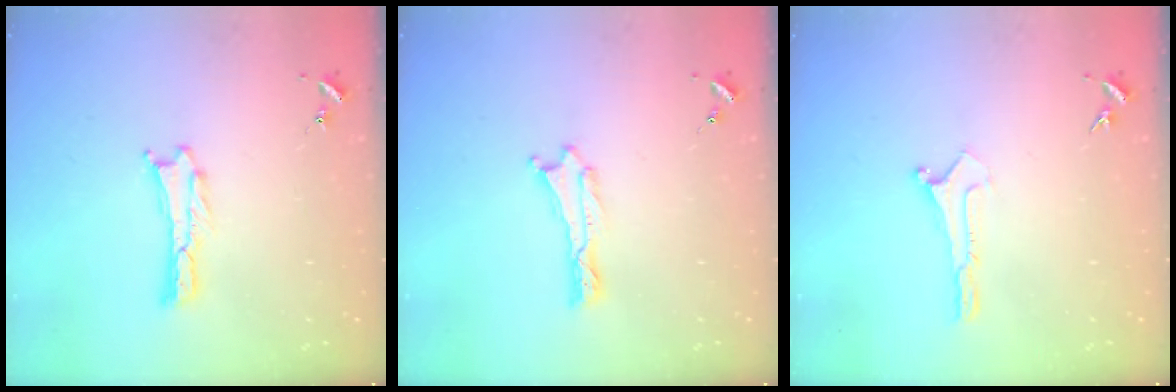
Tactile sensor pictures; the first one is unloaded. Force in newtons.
{"total": 0.0}
{"total": 0.0}